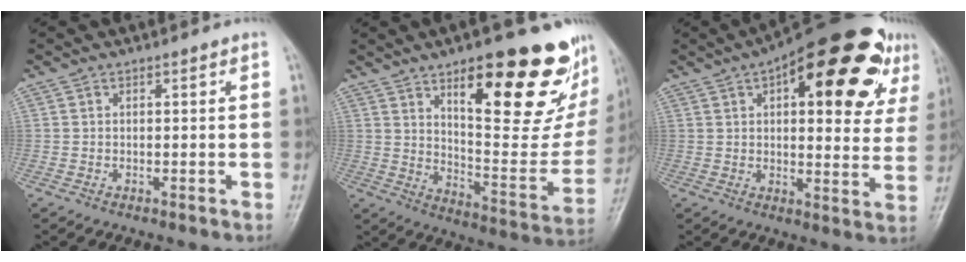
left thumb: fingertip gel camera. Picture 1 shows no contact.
{"total": 28.9, "force": [14.9, 9.6, 22.8], "torque": [-0.265, -0.064, 0.223]}
{"total": 25.1, "force": [11.4, 10.2, 19.8], "torque": [-0.235, -0.002, 0.152]}